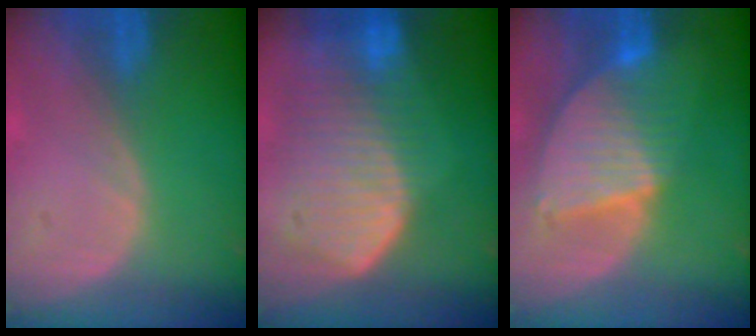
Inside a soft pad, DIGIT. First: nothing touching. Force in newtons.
{"total": 10.6, "press": 9.2, "slide": 5.1}
{"total": 8.7, "press": 7.5, "slide": 4.4}